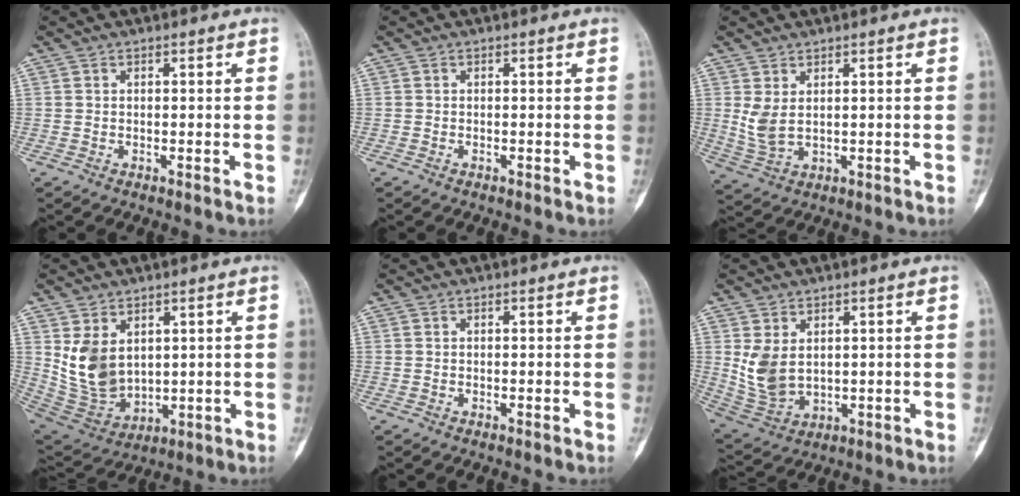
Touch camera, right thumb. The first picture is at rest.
{"total": 0.0}
{"total": 4.7, "force": [1.3, 2.4, 3.9], "torque": [-0.086, -0.008, 0.039]}
{"total": 10.5, "force": [3.1, 7.2, 7.0], "torque": [-0.118, -0.023, 0.089]}
{"total": 0.0}
{"total": 7.9, "force": [1.8, 5.2, 5.7], "torque": [-0.109, -0.014, 0.057]}